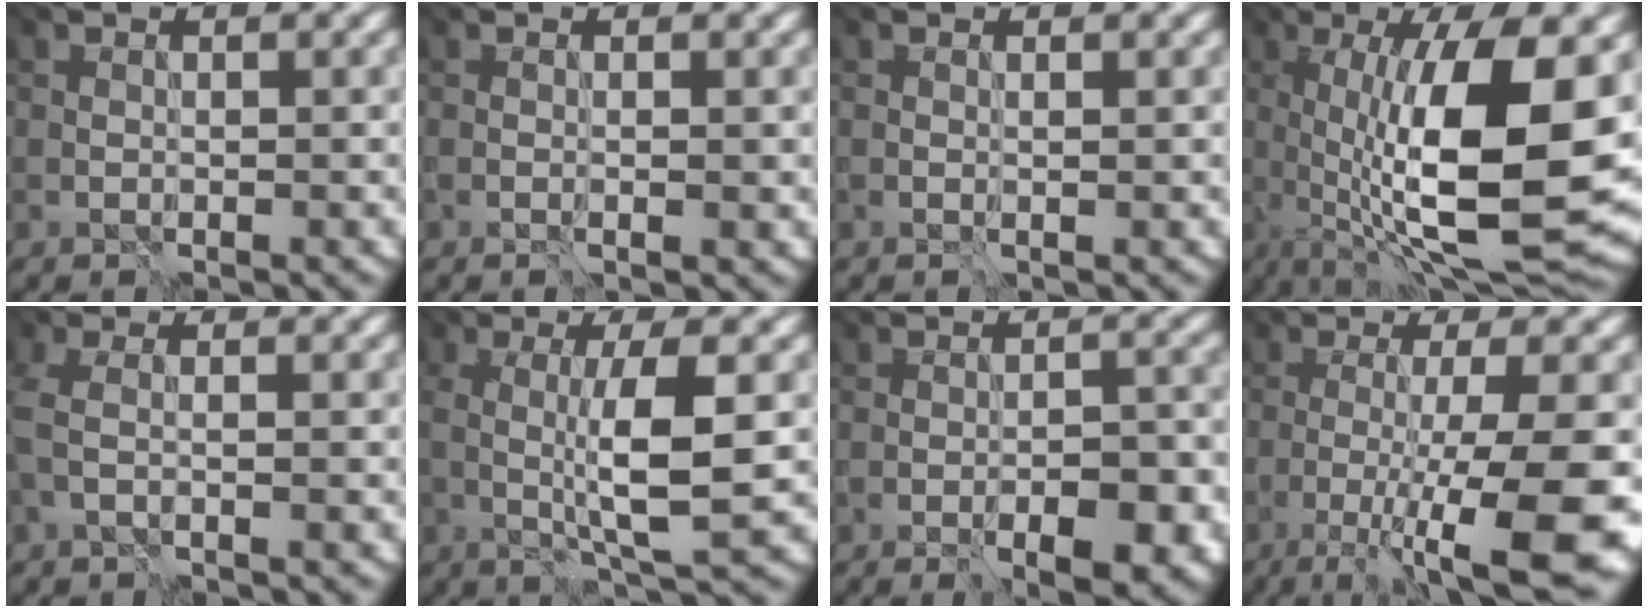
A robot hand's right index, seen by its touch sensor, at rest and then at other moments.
{"total": 0.7, "force": [-0.3, -0.3, 0.6], "torque": [-0.011, -0.005, -0.004]}
{"total": 0.0}
{"total": 13.6, "force": [-0.5, 3.5, 13.1], "torque": [-0.211, -0.015, -0.008]}
{"total": 1.5, "force": [-0.3, 0.2, 1.5], "torque": [-0.046, -0.001, -0.013]}
{"total": 5.5, "force": [-0.4, 0.5, 5.4], "torque": [-0.102, -0.009, -0.005]}
{"total": 4.7, "force": [-2.3, 1.1, 4.0], "torque": [-0.056, -0.010, -0.029]}
{"total": 10.6, "force": [-3.5, 1.7, 9.9], "torque": [-0.138, -0.021, -0.048]}